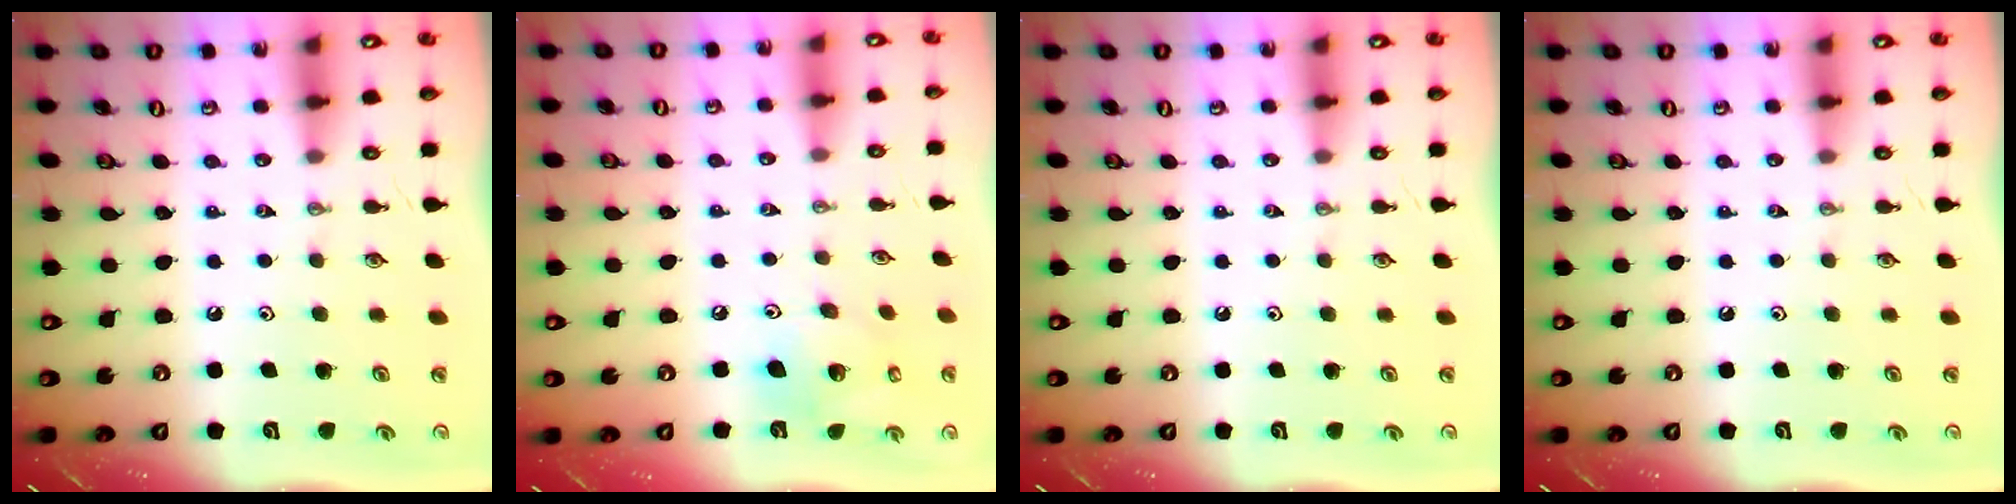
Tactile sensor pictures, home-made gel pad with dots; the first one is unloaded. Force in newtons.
{"total": 11.7, "press": 11.5, "slide": 2.2}
{"total": 0.0}
{"total": 0.0}